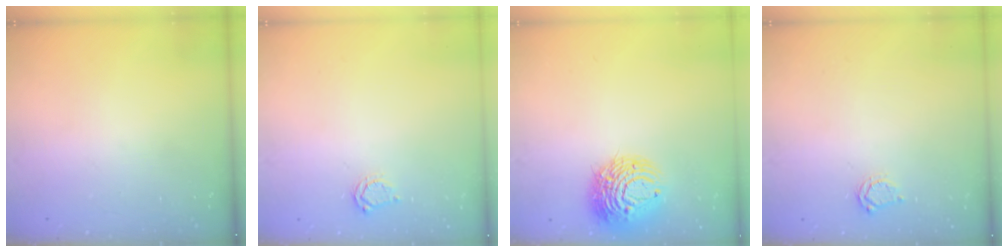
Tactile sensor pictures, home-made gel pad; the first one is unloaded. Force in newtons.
{"total": 4.0, "press": 3.9, "slide": 0.5}
{"total": 11.7, "press": 11.6, "slide": 1.3}
{"total": 4.0, "press": 3.9, "slide": 0.5}